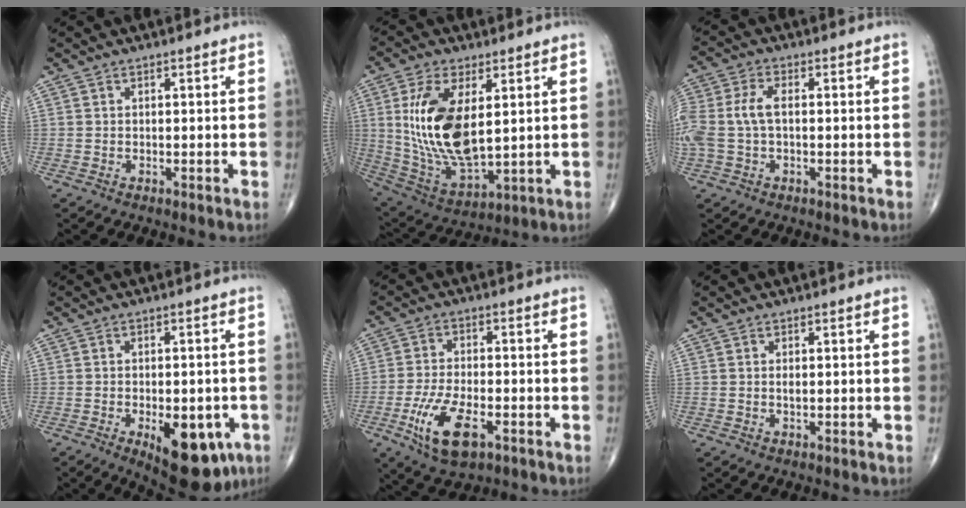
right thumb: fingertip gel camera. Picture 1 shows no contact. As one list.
[{"total": 17.8, "force": [3.2, 8.5, 15.3], "torque": [-0.299, -0.022, 0.076]}, {"total": 8.7, "force": [-0.1, 5.0, 7.1], "torque": [-0.191, 0.022, 0.000]}, {"total": 14.3, "force": [-5.8, 6.8, 11.1], "torque": [-0.125, 0.004, -0.067]}, {"total": 11.0, "force": [-4.6, 4.8, 8.7], "torque": [-0.174, 0.007, -0.078]}, {"total": 0.8, "force": [0.0, 0.3, 0.7], "torque": [-0.013, -0.001, -0.001]}]